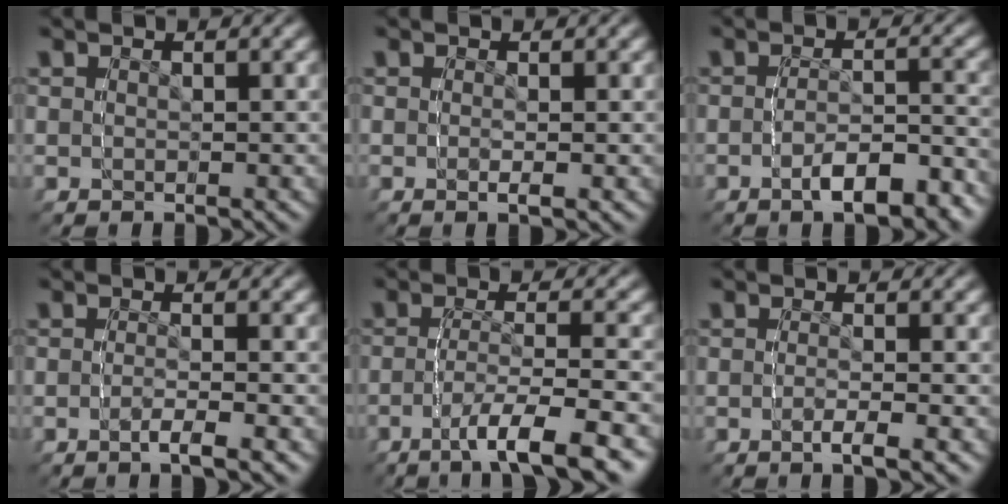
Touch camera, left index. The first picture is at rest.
{"total": 1.9, "force": [0.2, -1.8, -0.6], "torque": [0.011, 0.012, -0.001]}
{"total": 4.3, "force": [-4.2, 0.5, 0.7], "torque": [-0.004, 0.011, -0.073]}
{"total": 3.5, "force": [-1.3, -3.1, -0.8], "torque": [0.019, 0.018, -0.028]}
{"total": 3.4, "force": [-2.5, -1.6, 1.6], "torque": [-0.026, 0.023, -0.042]}
{"total": 3.4, "force": [-0.8, -3.2, -0.9], "torque": [0.021, 0.019, -0.019]}